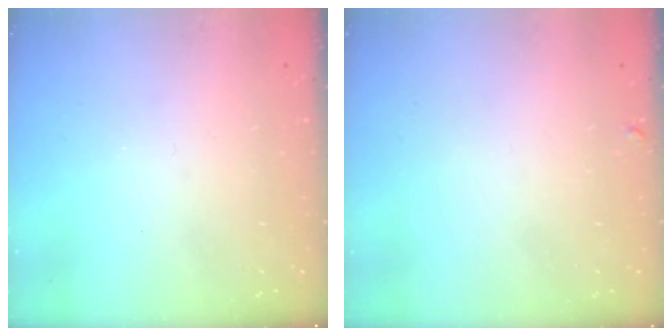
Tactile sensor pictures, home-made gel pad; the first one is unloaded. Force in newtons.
{"total": 0.0}